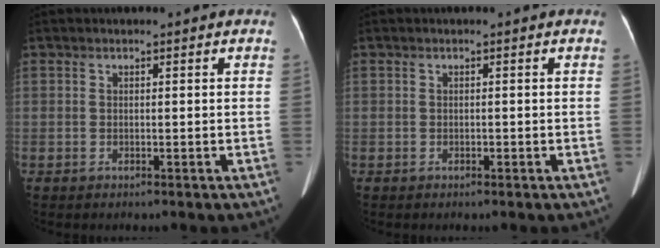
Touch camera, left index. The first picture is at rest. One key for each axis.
{"total": 0.0}